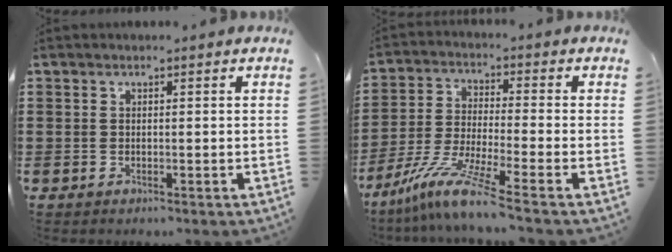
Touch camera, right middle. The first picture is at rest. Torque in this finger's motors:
{"motor_torque": [1.76, -0.38, 0.24, 0.21]}